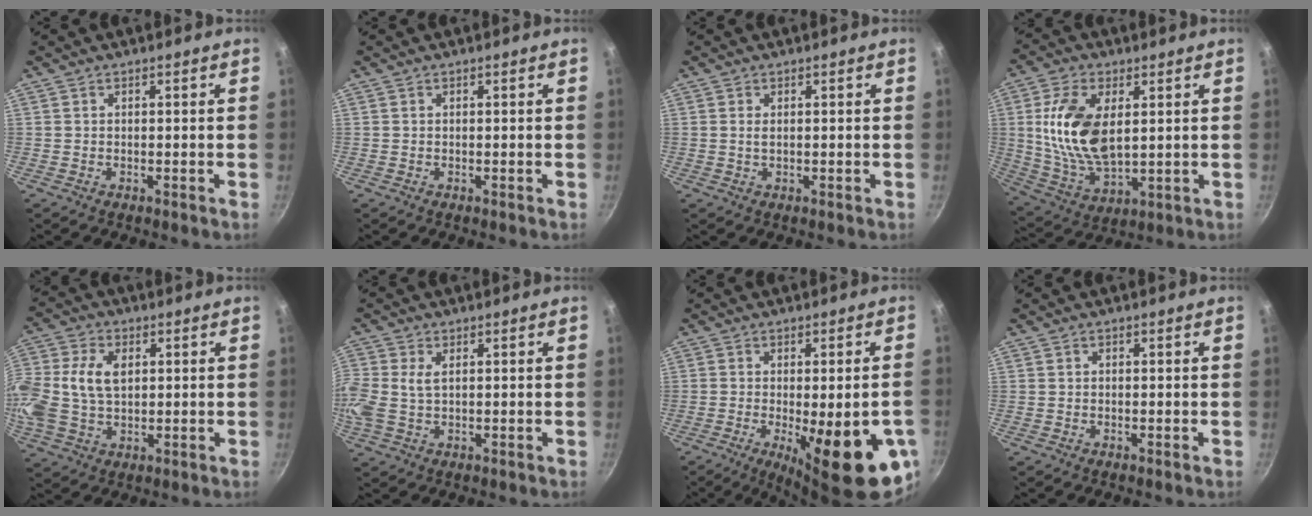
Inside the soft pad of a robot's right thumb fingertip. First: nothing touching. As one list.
[{"total": 0.0}, {"total": 1.2, "force": [0.2, 0.7, 1.0], "torque": [-0.019, 0.000, 0.003]}, {"total": 15.5, "force": [3.0, 8.5, 12.5], "torque": [-0.234, -0.014, 0.066]}, {"total": 16.9, "force": [2.5, 11.9, 11.8], "torque": [-0.274, 0.031, 0.044]}, {"total": 7.2, "force": [0.9, 4.6, 5.4], "torque": [-0.126, 0.007, 0.016]}, {"total": 19.4, "force": [-6.0, 5.8, 17.6], "torque": [-0.206, -0.008, -0.066]}, {"total": 0.5, "force": [0.1, 0.5, 0.2], "torque": [-0.002, 0.004, 0.001]}]